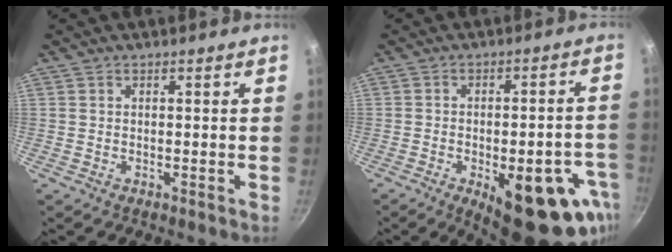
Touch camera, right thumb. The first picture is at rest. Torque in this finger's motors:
{"motor_torque": [2.64, 2.36, 0.19, -0.22, 0.35]}